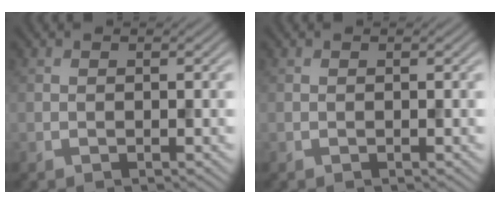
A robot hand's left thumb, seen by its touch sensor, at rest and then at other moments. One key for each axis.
{"total": 0.0}